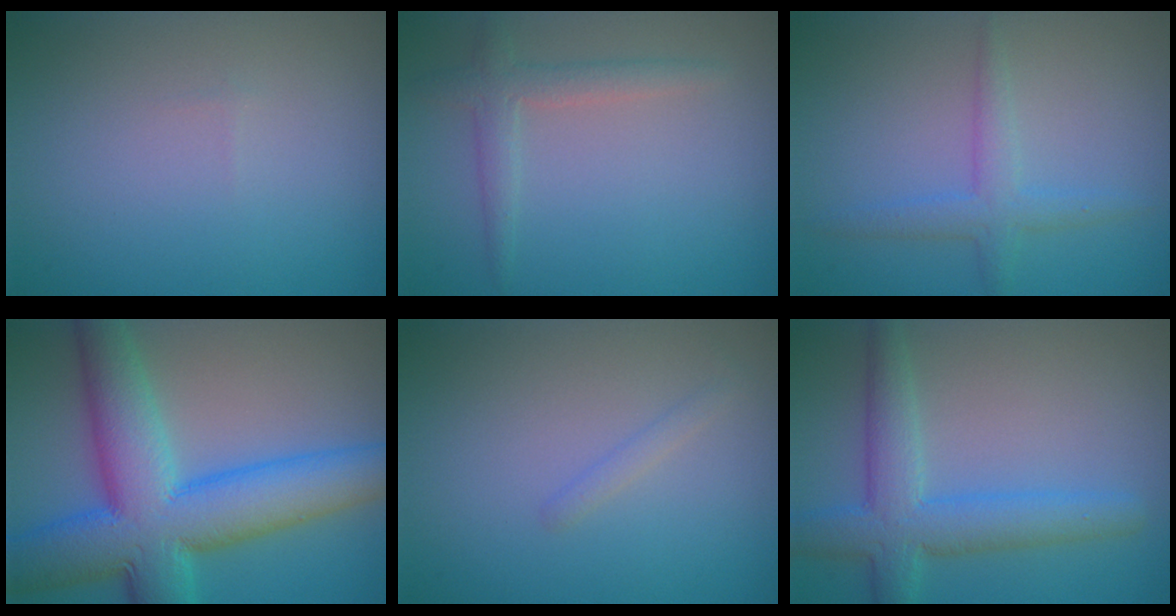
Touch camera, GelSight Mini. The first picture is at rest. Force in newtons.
{"total": 2.3, "press": 2.2, "slide": 0.1}
{"total": 2.5, "press": 2.5, "slide": 0.1}
{"total": 12.2, "press": 12.2, "slide": 0.2}
{"total": 0.9, "press": 0.9, "slide": 0.0}
{"total": 5.4, "press": 5.4, "slide": 0.3}